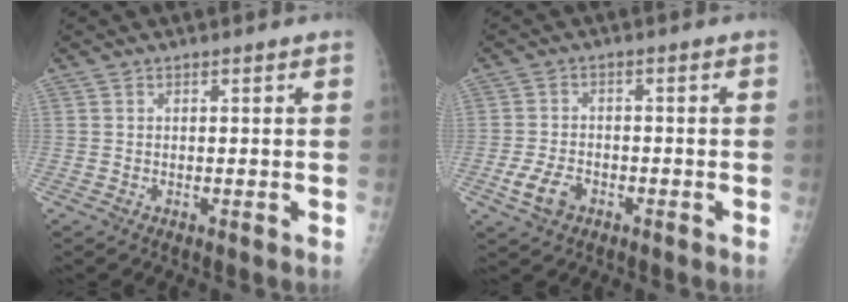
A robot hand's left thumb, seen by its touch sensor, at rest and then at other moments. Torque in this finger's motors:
{"motor_torque": [-0.50, 0.52, 0.42, 0.20, 0.04]}